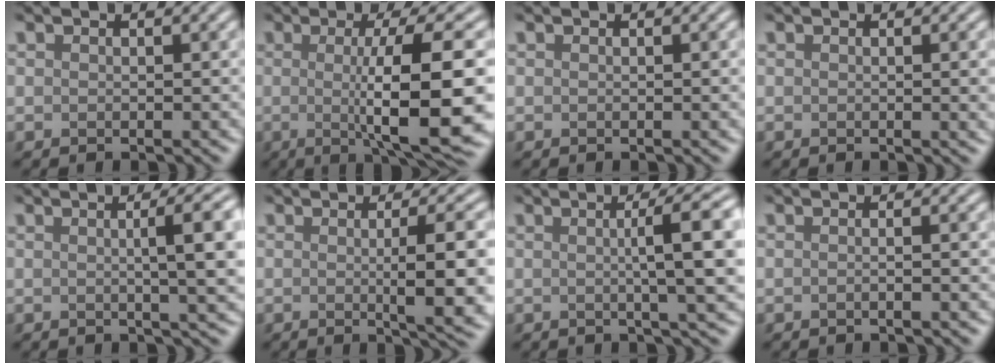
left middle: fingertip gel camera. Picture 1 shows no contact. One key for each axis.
{"total": 11.2, "fx": -0.8, "fy": 2.4, "fz": 10.9, "tx": -0.138, "ty": -0.009, "tz": -0.009}
{"total": 0.6, "fx": 0.0, "fy": 0.2, "fz": 0.6, "tx": -0.004, "ty": 0.001, "tz": -0.002}
{"total": 2.5, "fx": 0.0, "fy": 0.9, "fz": 2.3, "tx": -0.018, "ty": 0.002, "tz": -0.003}
{"total": 6.2, "fx": 0.7, "fy": 1.5, "fz": 6.0, "tx": -0.065, "ty": 0.014, "tz": 0.009}
{"total": 7.1, "fx": -0.3, "fy": 1.5, "fz": 6.9, "tx": -0.092, "ty": -0.003, "tz": 0.000}
{"total": 6.9, "fx": 0.8, "fy": 1.2, "fz": 6.8, "tx": -0.086, "ty": 0.015, "tz": 0.011}
{"total": 1.8, "fx": 0.0, "fy": 0.9, "fz": 1.6, "tx": 0.008, "ty": -0.006, "tz": -0.025}